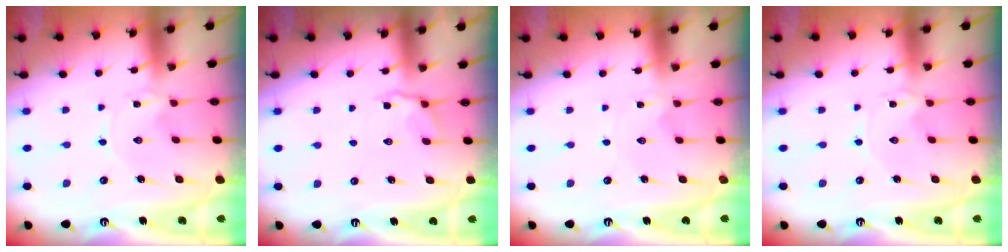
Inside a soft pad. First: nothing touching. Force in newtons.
{"total": 4.8, "press": 4.4, "slide": 2.1}
{"total": 0.0}
{"total": 0.0}